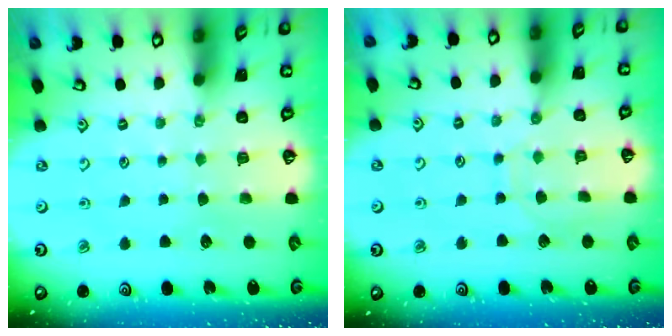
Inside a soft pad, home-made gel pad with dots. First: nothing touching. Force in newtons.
{"total": 6.0, "press": 6.0, "slide": 0.5}